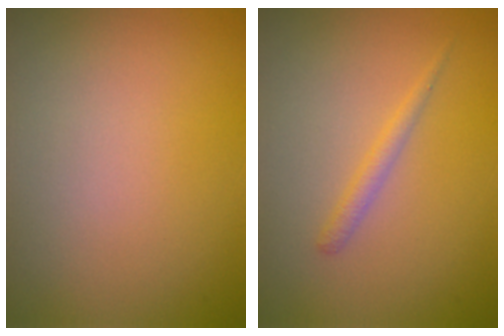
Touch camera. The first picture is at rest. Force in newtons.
{"total": 1.2, "press": 1.2, "slide": 0.0}